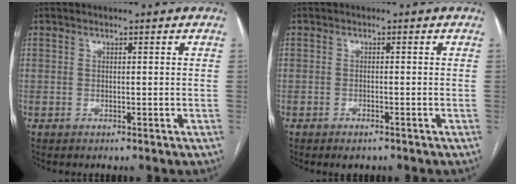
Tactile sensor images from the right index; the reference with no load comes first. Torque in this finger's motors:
{"motor_torque": [0.28, -0.07, 0.08, 0.02]}